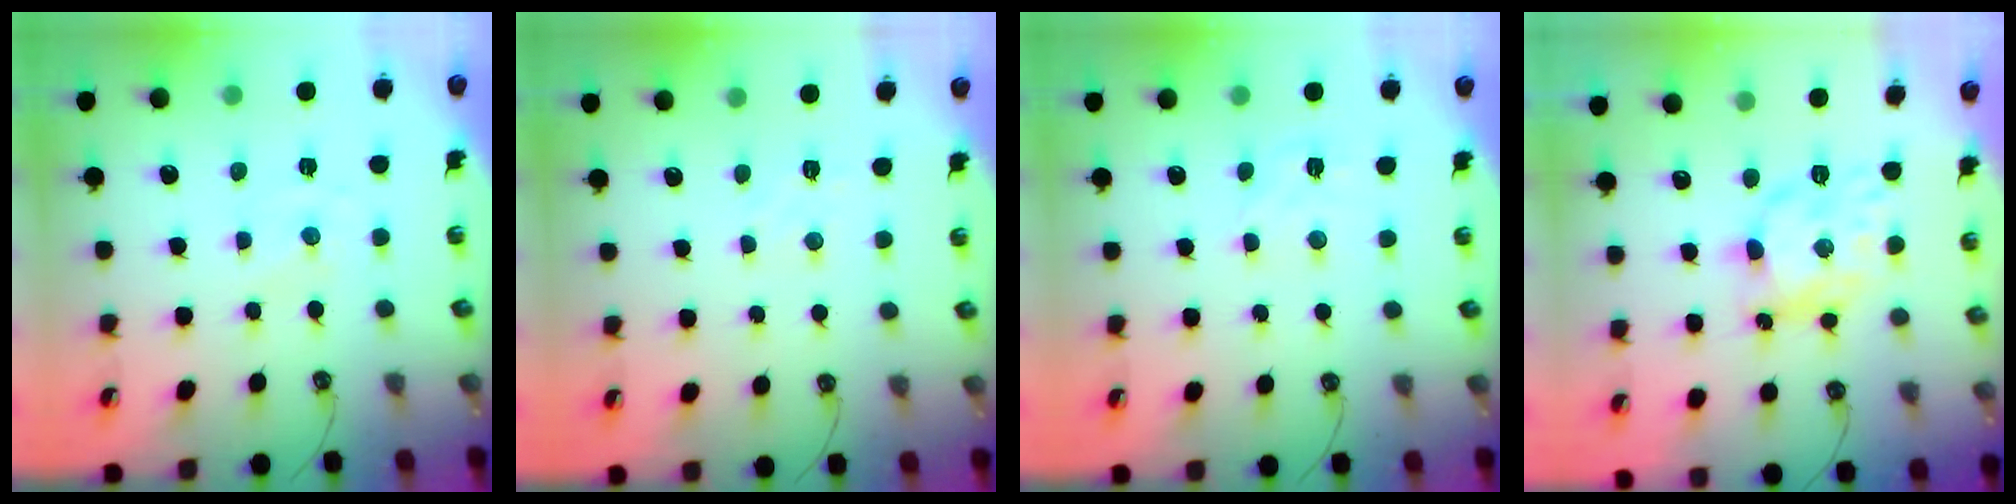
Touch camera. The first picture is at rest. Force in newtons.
{"total": 4.6, "press": 4.6, "slide": 0.6}
{"total": 4.2, "press": 4.2, "slide": 0.3}
{"total": 14.7, "press": 14.6, "slide": 0.8}